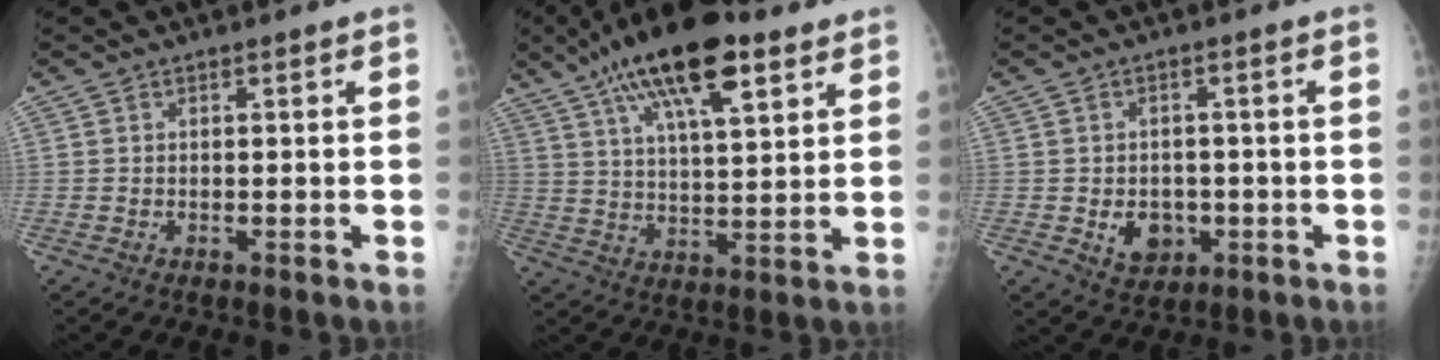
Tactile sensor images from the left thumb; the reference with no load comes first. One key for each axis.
{"total": 17.5, "fx": 9.8, "fy": 6.0, "fz": 13.2, "tx": -0.210, "ty": -0.018, "tz": 0.166}
{"total": 5.7, "fx": -1.3, "fy": 4.6, "fz": 3.1, "tx": -0.022, "ty": 0.005, "tz": -0.010}